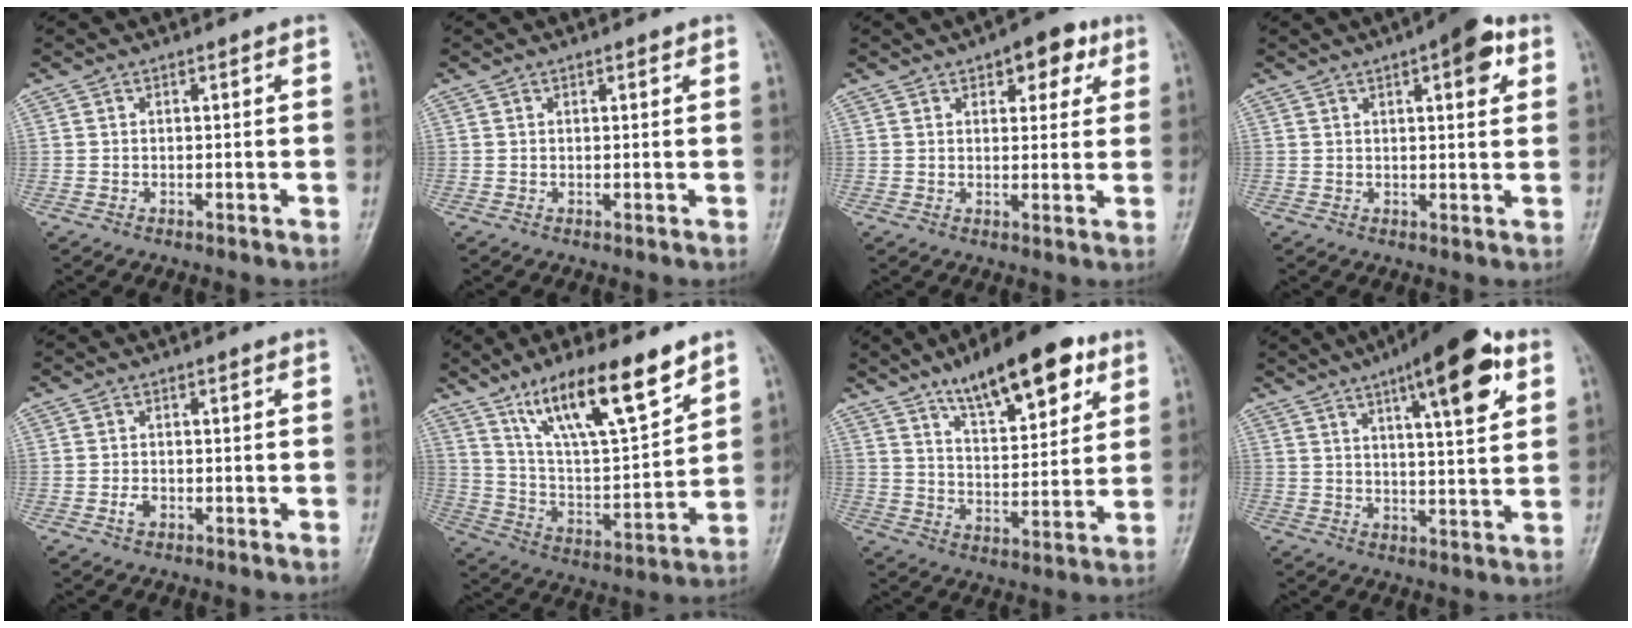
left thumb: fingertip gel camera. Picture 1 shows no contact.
{"total": 0.7, "force": [0.5, 0.3, 0.5], "torque": [-0.009, -0.001, 0.006]}
{"total": 7.3, "force": [3.8, 3.8, 4.9], "torque": [-0.029, -0.009, 0.043]}
{"total": 7.4, "force": [3.3, 2.6, 6.1], "torque": [-0.065, -0.005, 0.038]}
{"total": 1.6, "force": [-0.6, 1.1, 1.0], "torque": [-0.020, 0.004, -0.013]}
{"total": 17.9, "force": [11.8, 4.5, 12.7], "torque": [-0.194, -0.053, 0.221]}
{"total": 16.3, "force": [9.9, 5.9, 11.5], "torque": [-0.143, -0.040, 0.158]}
{"total": 15.3, "force": [7.6, 3.9, 12.7], "torque": [-0.169, -0.021, 0.109]}